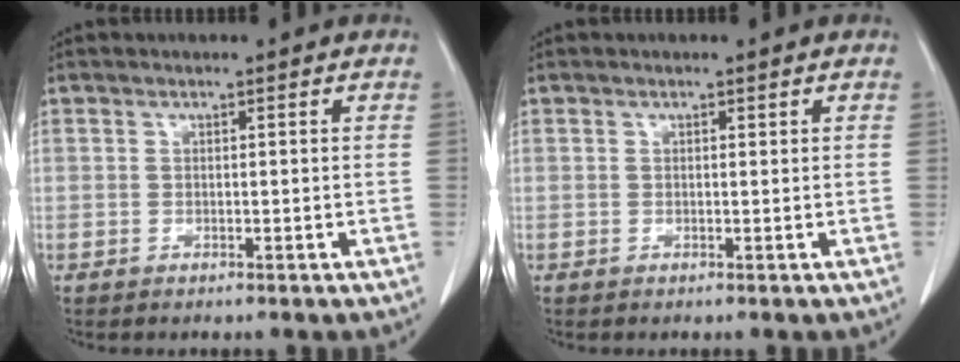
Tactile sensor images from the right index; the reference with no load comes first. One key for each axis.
{"total": 0.0}